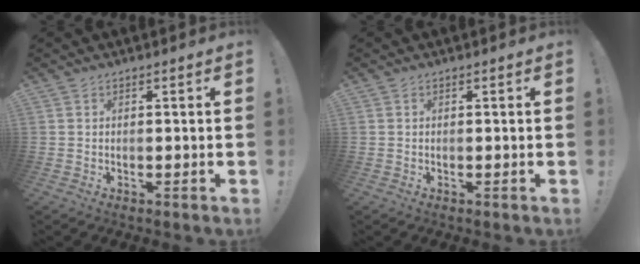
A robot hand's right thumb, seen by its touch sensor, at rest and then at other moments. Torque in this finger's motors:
{"motor_torque": [-0.03, -0.19, 0.24, -0.07, 0.00]}